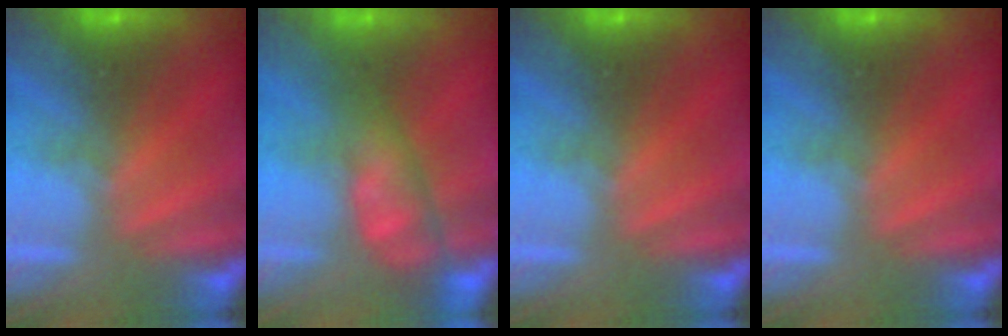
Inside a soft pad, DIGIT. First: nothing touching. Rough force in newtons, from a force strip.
{"total": 4.7}
{"total": 0.0}
{"total": 0.0}